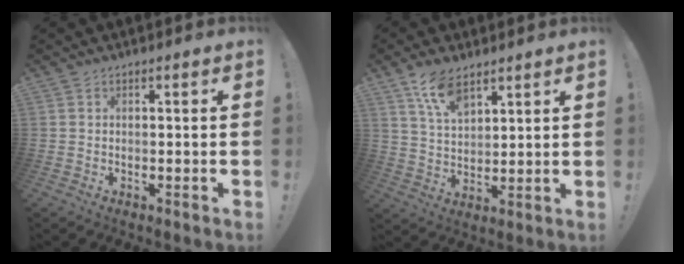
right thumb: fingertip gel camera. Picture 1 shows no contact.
{"total": 9.6, "force": [6.7, 4.1, 5.5], "torque": [-0.103, -0.031, 0.125]}